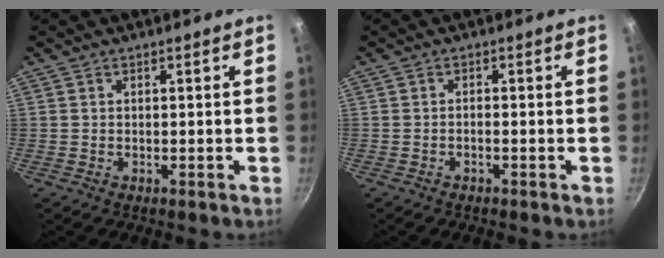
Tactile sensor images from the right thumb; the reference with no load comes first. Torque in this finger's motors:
{"motor_torque": [-0.70, 0.39, -0.35, 0.01, -0.03]}